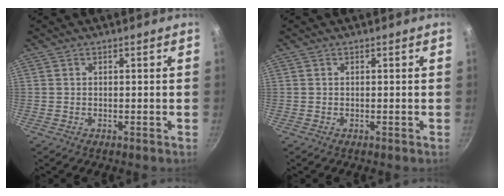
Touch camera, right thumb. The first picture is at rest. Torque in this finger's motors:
{"motor_torque": [0.00, 0.01, -0.22, 0.06, 0.01]}